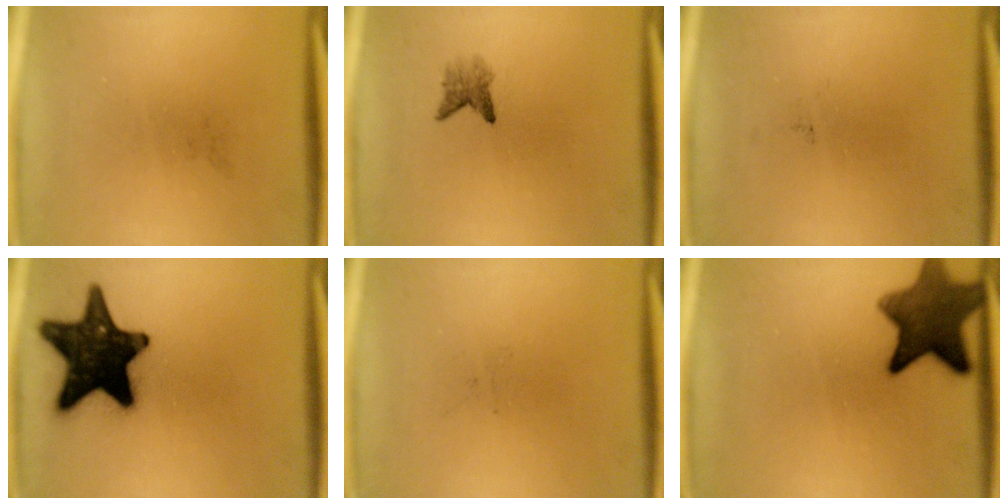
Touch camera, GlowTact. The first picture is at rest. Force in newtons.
{"total": 2.0}
{"total": 0.0}
{"total": 19.0}
{"total": 0.0}
{"total": 10.4}